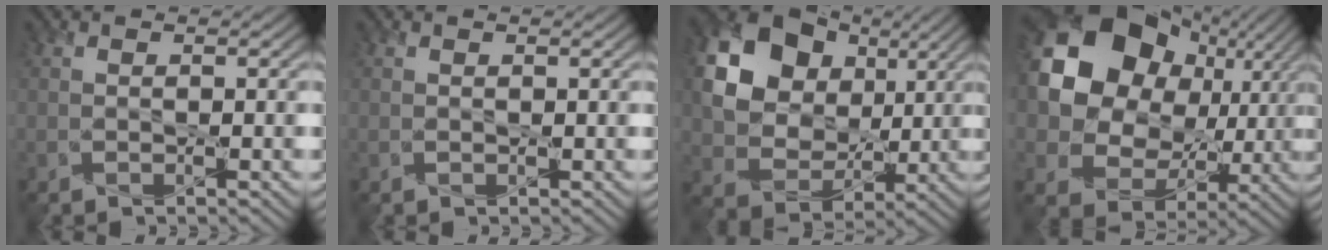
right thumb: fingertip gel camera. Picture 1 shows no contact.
{"total": 0.5, "force": [0.1, 0.0, -0.5], "torque": [0.007, -0.001, 0.005]}
{"total": 18.6, "force": [6.8, 15.0, 8.7], "torque": [-0.242, 0.039, 0.152]}
{"total": 17.6, "force": [5.5, 14.7, 8.1], "torque": [-0.204, 0.034, 0.117]}